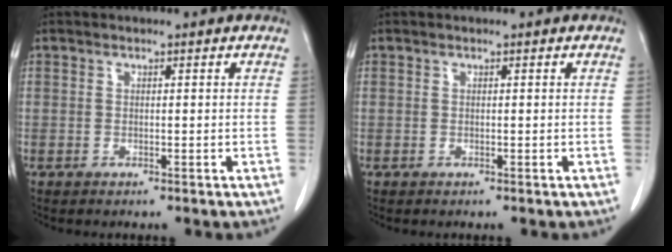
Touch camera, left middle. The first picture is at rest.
{"total": 0.0}